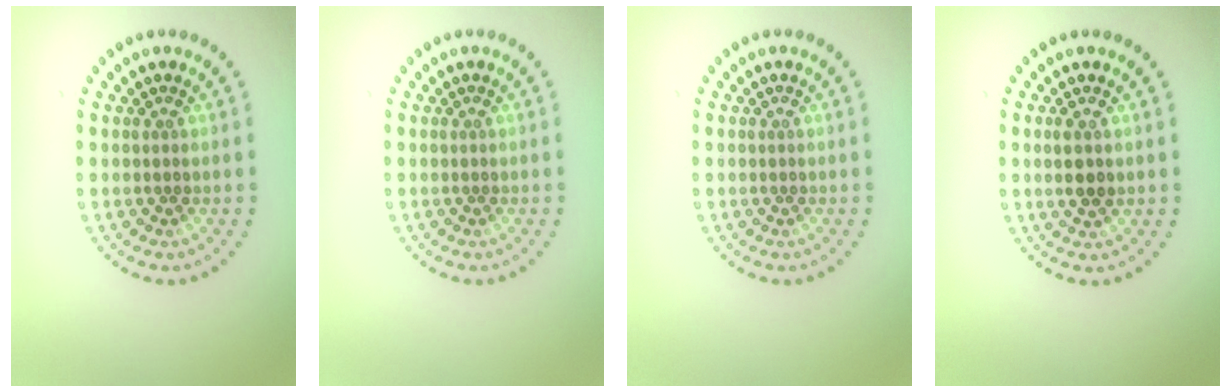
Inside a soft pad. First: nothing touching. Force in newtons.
{"total": 0.0}
{"total": 0.0}
{"total": 1.7, "press": 1.7, "slide": 0.3}